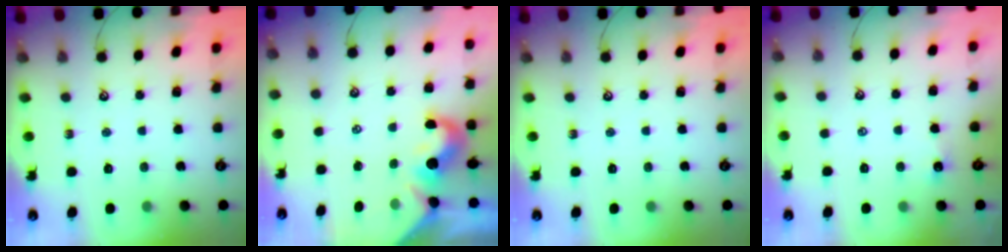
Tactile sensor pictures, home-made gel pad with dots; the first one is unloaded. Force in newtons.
{"total": 1.8, "press": 1.7, "slide": 0.6}
{"total": 0.0}
{"total": 0.8, "press": 0.8, "slide": 0.3}